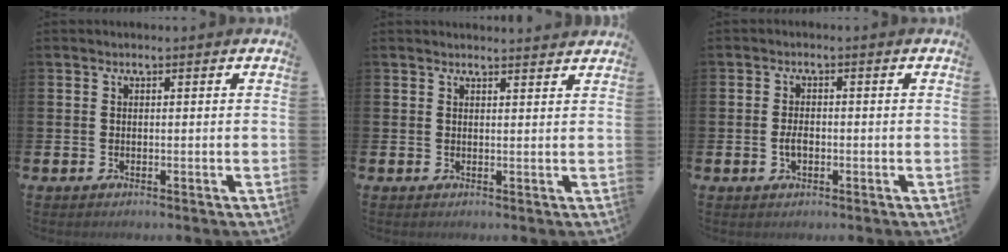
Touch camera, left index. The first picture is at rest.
{"total": 1.7, "force": [1.7, 0.0, -0.1], "torque": [0.010, -0.012, 0.028]}
{"total": 2.2, "force": [-0.4, 1.3, 1.8], "torque": [-0.030, 0.002, -0.009]}